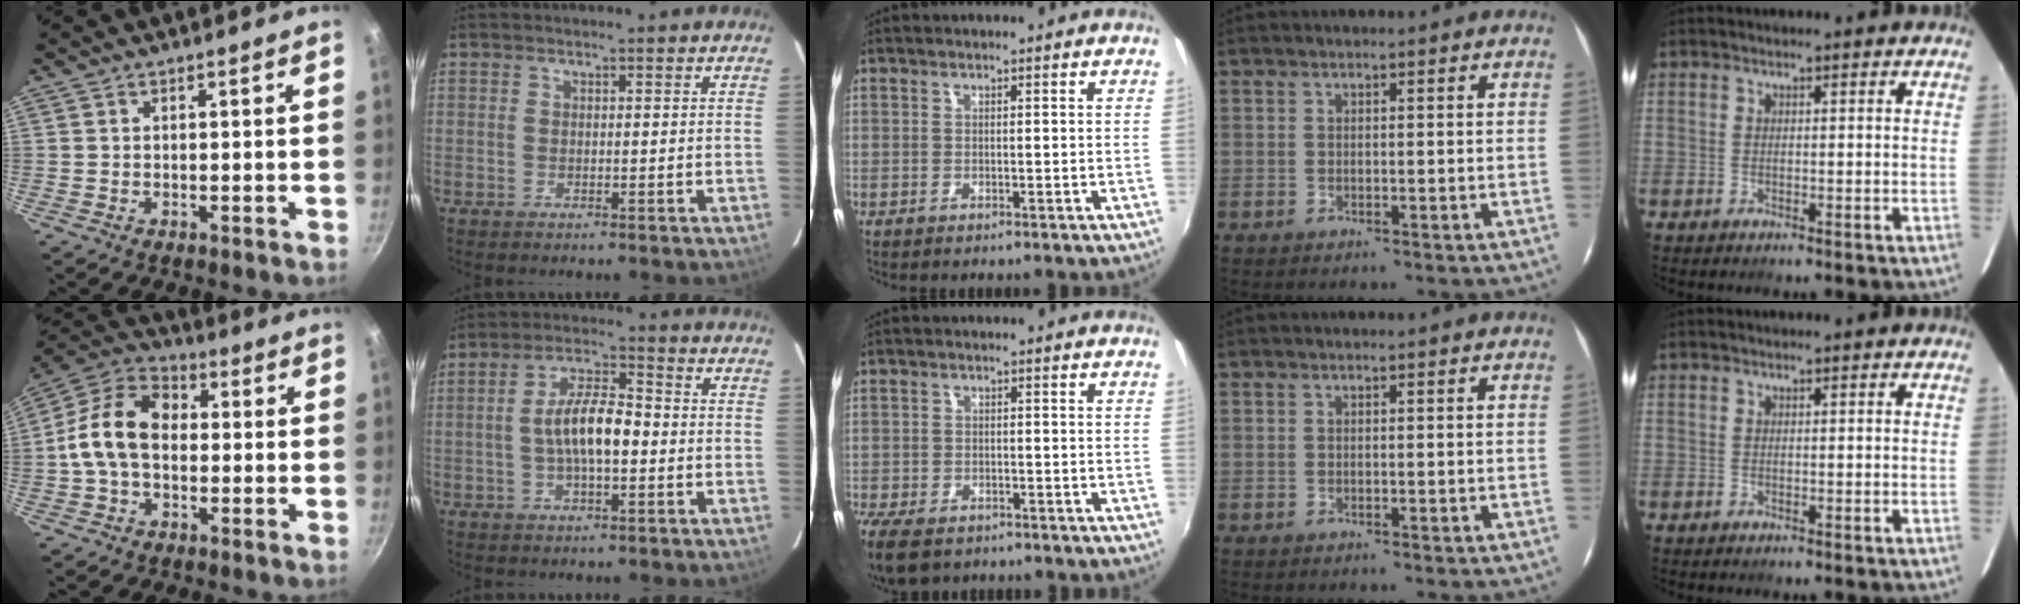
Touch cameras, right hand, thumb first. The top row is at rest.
{"thumb": {"total": 13.1, "force": [-0.3, 9.2, 9.3], "torque": [-0.142, 0.037, -0.028]}, "index": {"total": 8.7, "force": [-1.1, 3.1, 8.0], "torque": [-0.151, 0.012, -0.018]}, "middle": {"total": 7.8, "force": [-5.7, 3.7, 3.9], "torque": [-0.107, -0.031, -0.107]}}